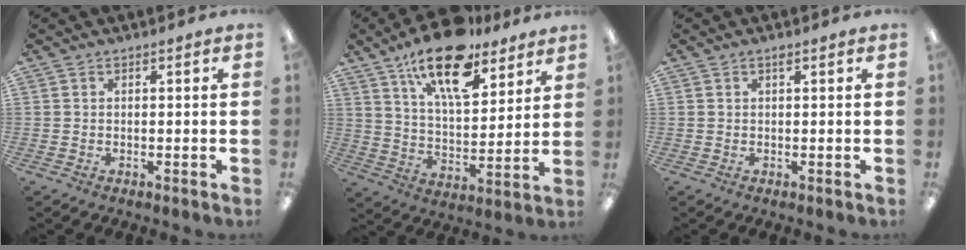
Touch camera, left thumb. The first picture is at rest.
{"total": 18.7, "force": [13.1, 7.6, 11.0], "torque": [-0.180, -0.066, 0.220]}
{"total": 0.7, "force": [0.5, 0.1, 0.4], "torque": [-0.012, 0.002, 0.009]}